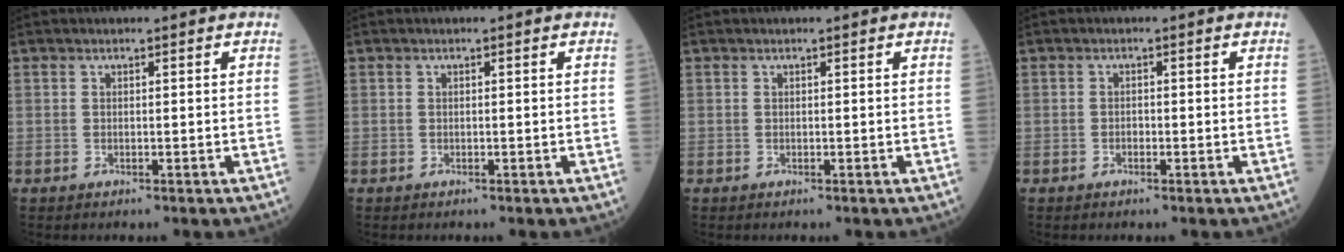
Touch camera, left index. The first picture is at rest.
{"total": 0.0}
{"total": 0.0}
{"total": 0.7, "force": [-0.5, 0.4, 0.4], "torque": [-0.007, -0.001, -0.011]}